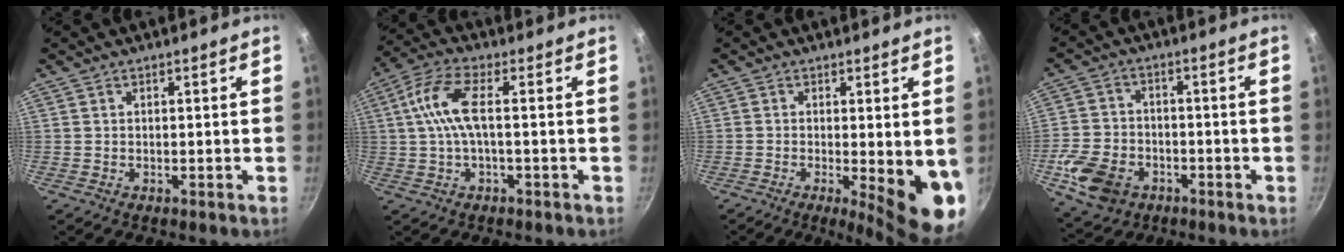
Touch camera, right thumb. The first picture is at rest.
{"total": 8.2, "force": [0.1, 2.9, 7.7], "torque": [-0.175, 0.019, -0.004]}
{"total": 10.7, "force": [-2.0, 2.9, 10.1], "torque": [-0.118, -0.013, -0.018]}
{"total": 11.6, "force": [-4.5, 8.5, 6.3], "torque": [-0.116, 0.024, -0.083]}